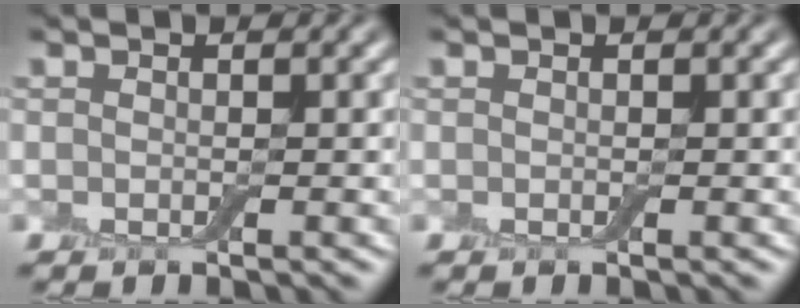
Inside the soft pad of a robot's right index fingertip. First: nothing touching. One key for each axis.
{"total": 0.0}